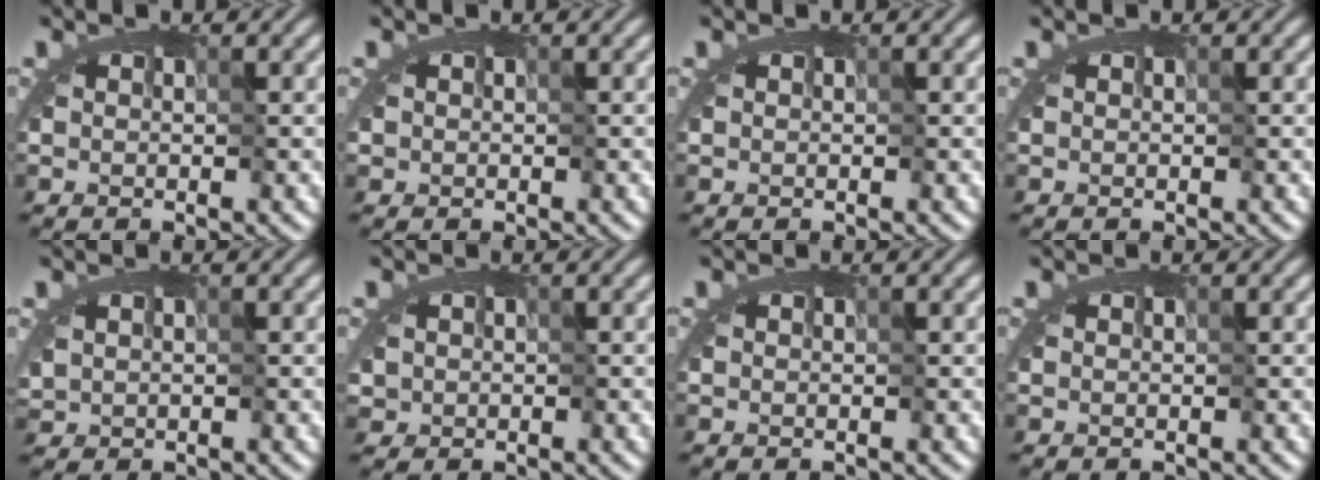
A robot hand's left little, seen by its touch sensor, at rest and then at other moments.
{"total": 0.6, "force": [0.3, 0.5, 0.2], "torque": [-0.005, 0.001, 0.003]}
{"total": 0.0}
{"total": 0.0}
{"total": 1.2, "force": [0.4, 0.9, 0.6], "torque": [-0.016, 0.001, 0.009]}
{"total": 1.3, "force": [0.4, 1.1, 0.5], "torque": [-0.010, 0.004, 0.006]}
{"total": 0.0}
{"total": 0.0}